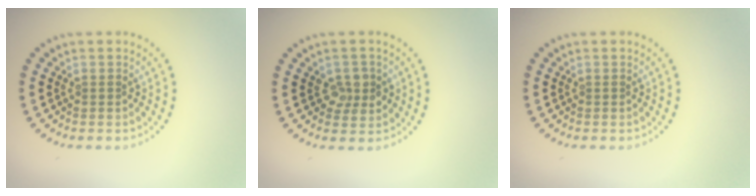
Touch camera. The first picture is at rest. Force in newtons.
{"total": 2.4, "press": 2.3, "slide": 0.7}
{"total": 0.0}